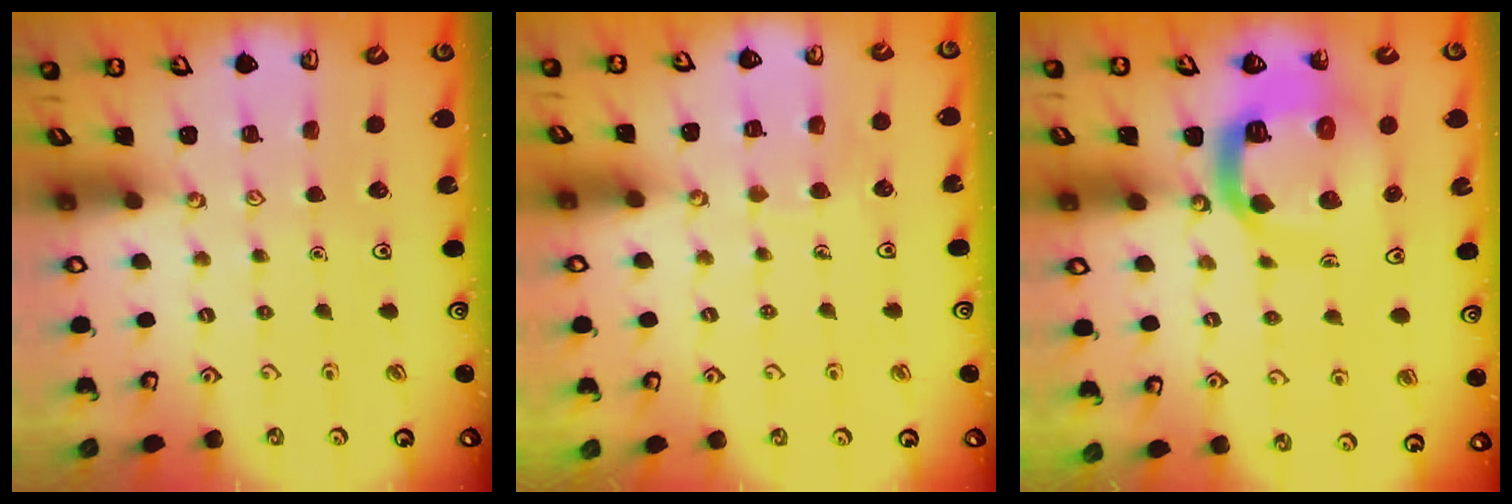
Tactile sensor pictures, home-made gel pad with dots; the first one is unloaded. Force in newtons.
{"total": 4.7, "press": 4.7, "slide": 0.4}
{"total": 15.0, "press": 14.9, "slide": 1.7}